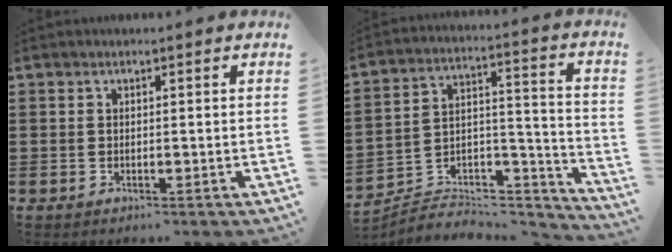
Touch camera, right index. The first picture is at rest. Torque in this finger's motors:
{"motor_torque": [-1.30, -0.84, -1.05, -0.18]}